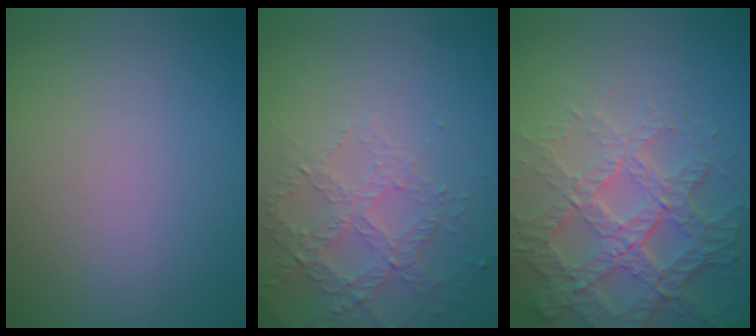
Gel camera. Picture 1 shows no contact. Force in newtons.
{"total": 3.4, "press": 2.9, "slide": 1.8}
{"total": 7.4, "press": 5.2, "slide": 5.2}